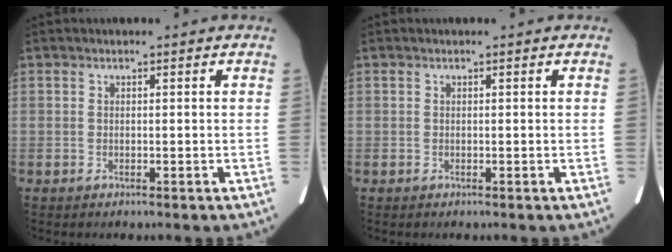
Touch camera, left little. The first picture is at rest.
{"total": 0.0}